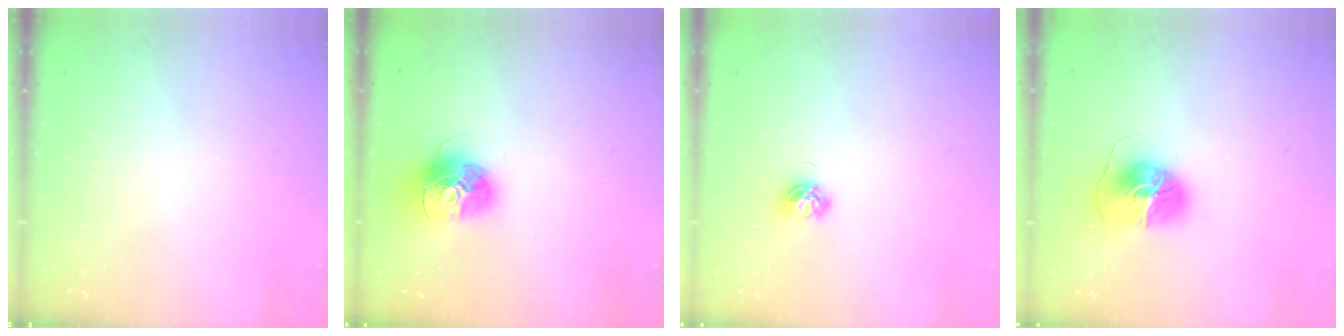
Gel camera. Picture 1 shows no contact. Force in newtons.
{"total": 15.3, "press": 15.2, "slide": 1.4}
{"total": 4.2, "press": 4.2, "slide": 0.4}
{"total": 9.1, "press": 9.1, "slide": 0.5}